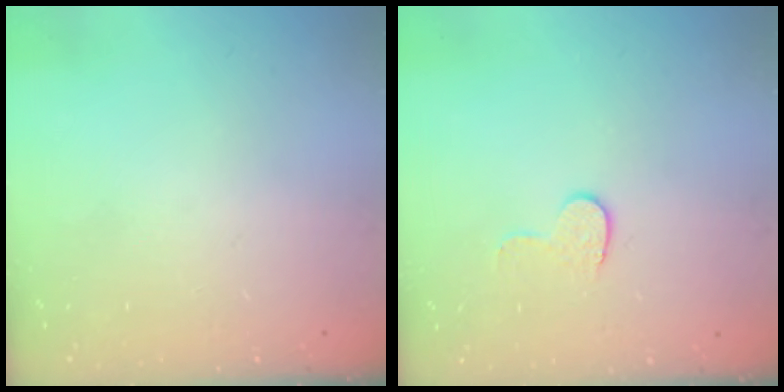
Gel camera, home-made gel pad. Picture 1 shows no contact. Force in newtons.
{"total": 5.4, "press": 5.4, "slide": 0.5}